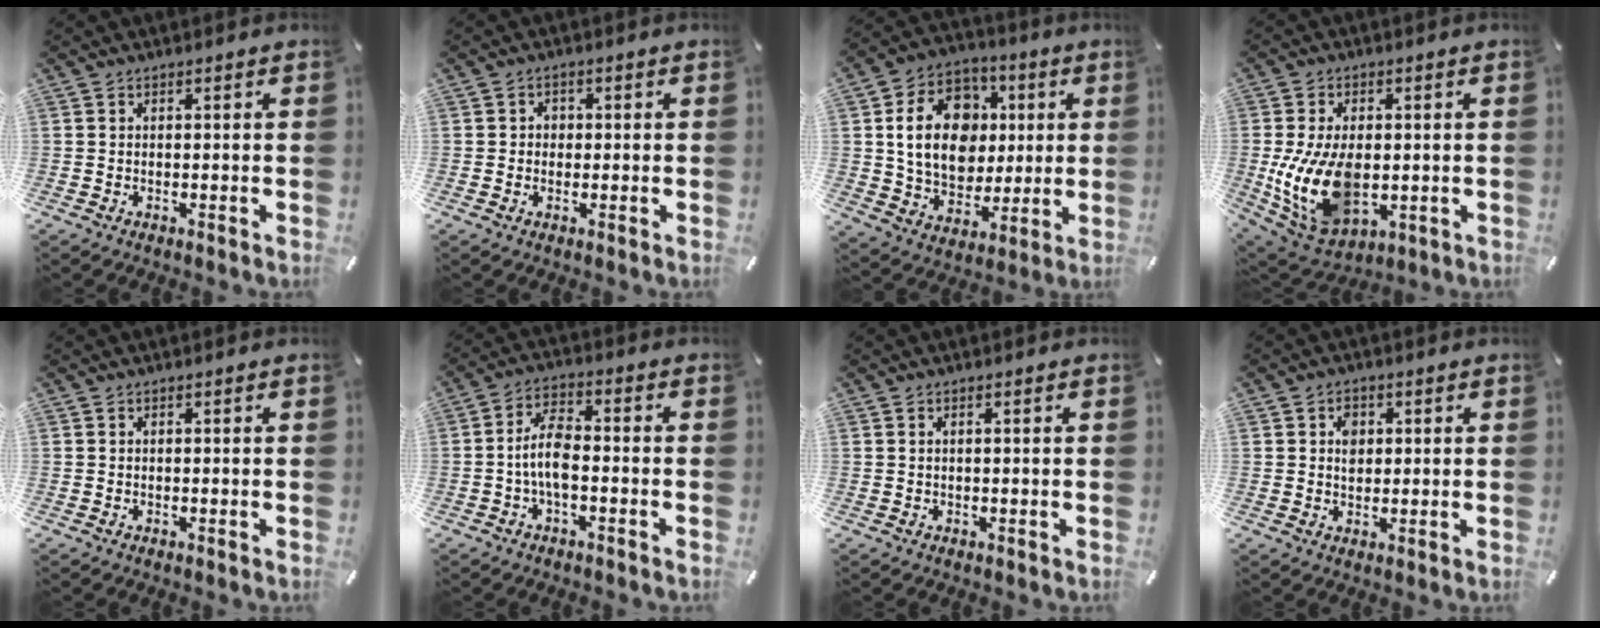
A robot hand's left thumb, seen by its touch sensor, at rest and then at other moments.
{"total": 1.9, "force": [-0.3, 1.7, 0.7], "torque": [-0.008, 0.003, -0.011]}
{"total": 17.9, "force": [3.0, 14.4, 10.2], "torque": [-0.188, 0.008, 0.061]}
{"total": 16.2, "force": [-1.2, 10.5, 12.2], "torque": [-0.256, -0.008, -0.016]}
{"total": 0.0}
{"total": 7.6, "force": [-1.9, 3.4, 6.5], "torque": [-0.137, 0.006, -0.038]}
{"total": 0.7, "force": [0.2, 0.1, 0.7], "torque": [-0.011, -0.001, 0.003]}
{"total": 3.8, "force": [0.8, 3.0, 2.1], "torque": [-0.021, -0.002, 0.008]}